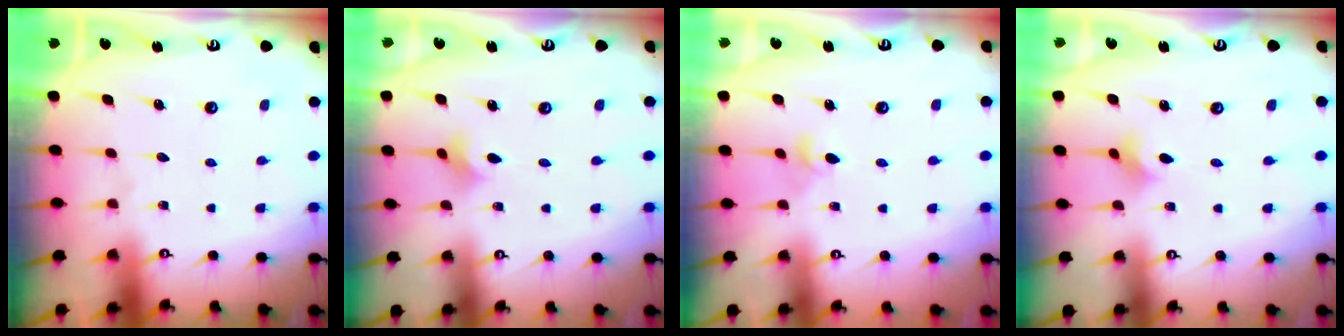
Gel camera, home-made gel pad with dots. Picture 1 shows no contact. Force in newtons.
{"total": 2.4, "press": 2.3, "slide": 0.4}
{"total": 3.6, "press": 3.5, "slide": 0.8}
{"total": 2.6, "press": 2.5, "slide": 0.5}